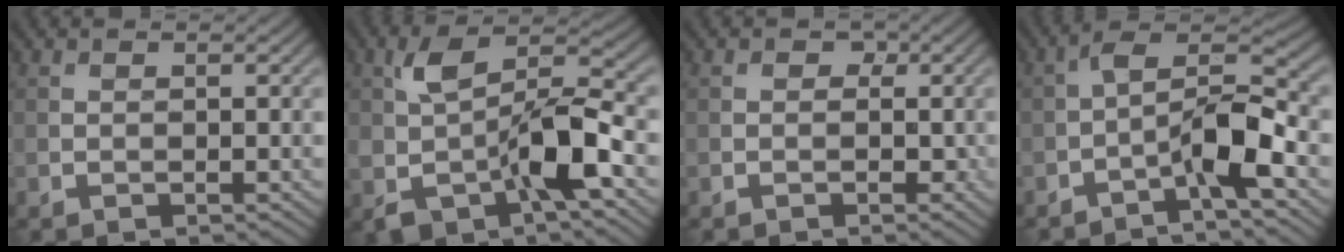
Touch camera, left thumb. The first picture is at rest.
{"total": 11.1, "force": [-2.5, 5.3, 9.4], "torque": [-0.185, 0.008, -0.051]}
{"total": 1.7, "force": [-0.3, 1.4, 0.8], "torque": [-0.003, -0.004, -0.006]}
{"total": 7.4, "force": [-3.4, 2.0, 6.2], "torque": [-0.103, 0.022, -0.073]}